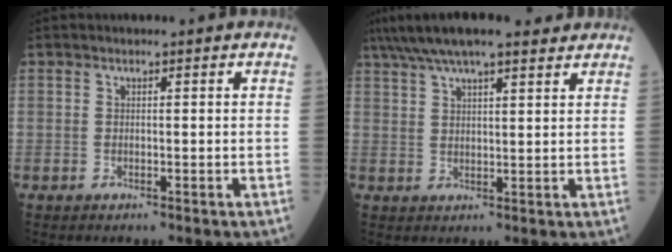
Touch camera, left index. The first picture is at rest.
{"total": 14.5, "force": [12.0, 2.9, 7.7], "torque": [-0.147, 0.047, 0.188]}